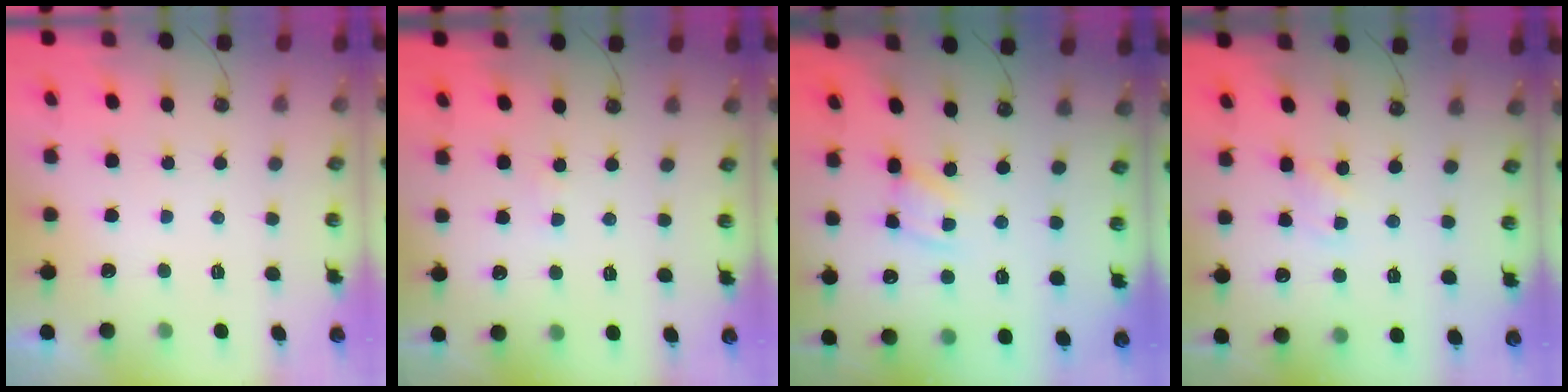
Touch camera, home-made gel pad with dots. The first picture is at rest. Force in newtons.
{"total": 1.9, "press": 1.9, "slide": 0.2}
{"total": 3.2, "press": 3.2, "slide": 0.2}
{"total": 2.7, "press": 2.7, "slide": 0.4}